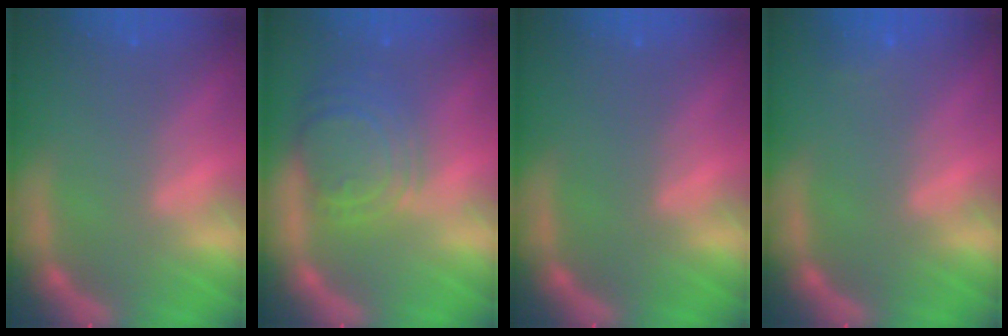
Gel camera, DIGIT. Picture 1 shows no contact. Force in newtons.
{"total": 8.1}
{"total": 0.0}
{"total": 1.4}